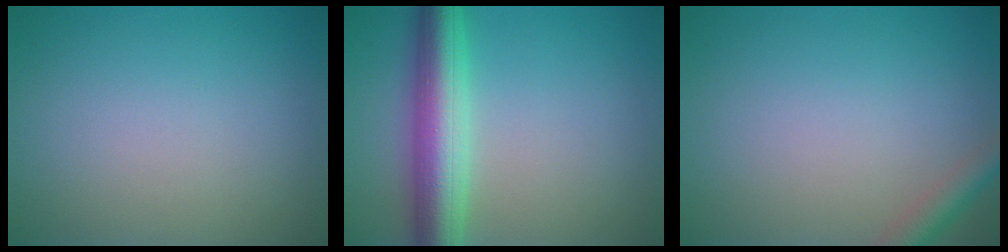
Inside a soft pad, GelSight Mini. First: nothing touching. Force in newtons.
{"total": 6.8, "press": 6.8, "slide": 0.2}
{"total": 2.2, "press": 2.2, "slide": 0.2}